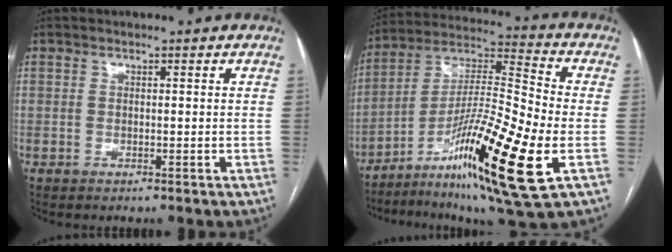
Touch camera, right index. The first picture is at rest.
{"total": 21.5, "force": [-7.9, 1.1, 20.0], "torque": [-0.360, -0.026, -0.138]}